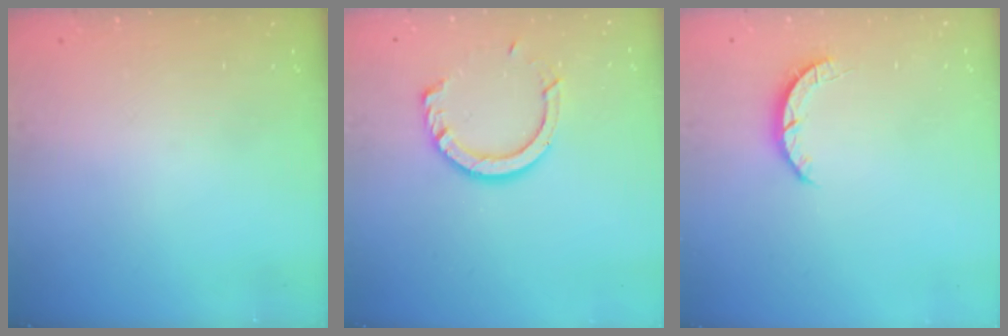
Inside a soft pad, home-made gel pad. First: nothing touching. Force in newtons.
{"total": 10.0, "press": 10.0, "slide": 0.9}
{"total": 2.7, "press": 2.7, "slide": 0.4}